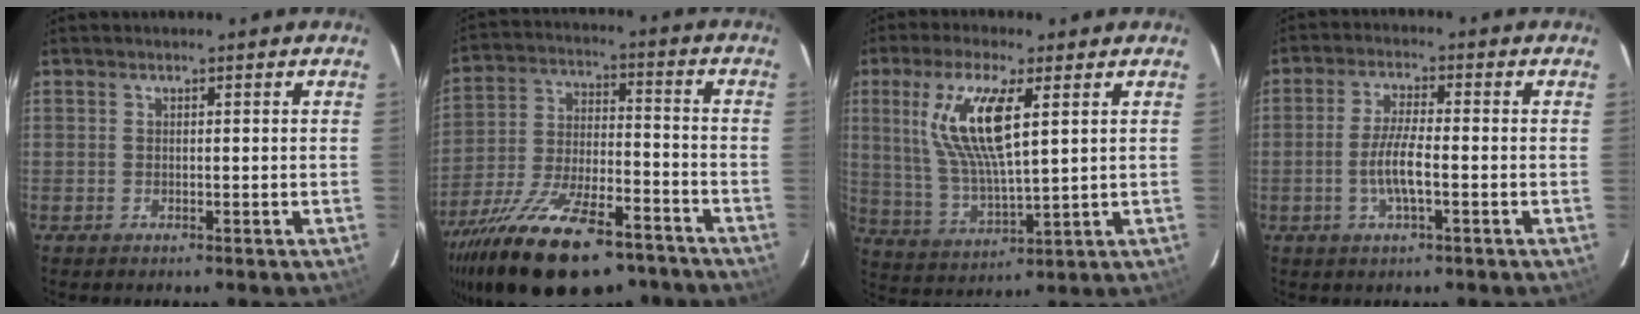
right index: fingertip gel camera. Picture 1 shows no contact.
{"total": 25.5, "force": [-18.2, 9.8, 14.9], "torque": [-0.282, -0.034, -0.277]}
{"total": 13.7, "force": [4.7, 3.5, 12.4], "torque": [-0.246, 0.000, 0.101]}
{"total": 6.3, "force": [-1.7, 1.2, 5.9], "torque": [-0.117, -0.002, -0.034]}